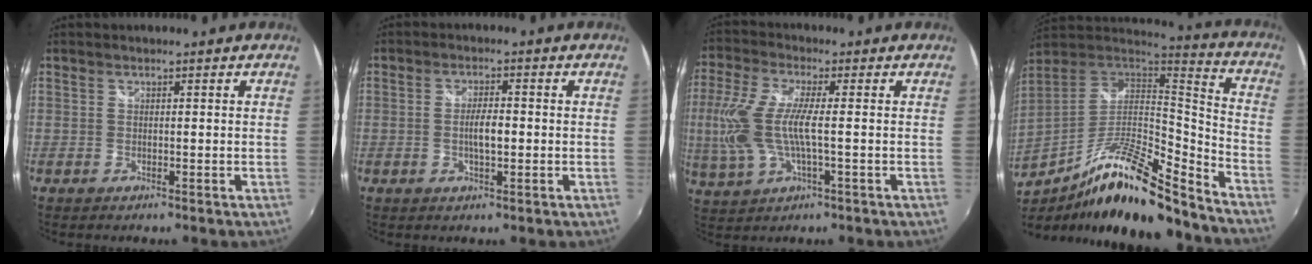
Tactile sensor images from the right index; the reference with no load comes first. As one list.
[{"total": 4.1, "force": [-0.5, 1.2, 3.9], "torque": [-0.071, 0.000, -0.010]}, {"total": 11.9, "force": [-1.0, 3.5, 11.3], "torque": [-0.242, -0.005, -0.015]}, {"total": 22.8, "force": [-16.1, 3.8, 15.6], "torque": [-0.269, -0.028, -0.278]}]